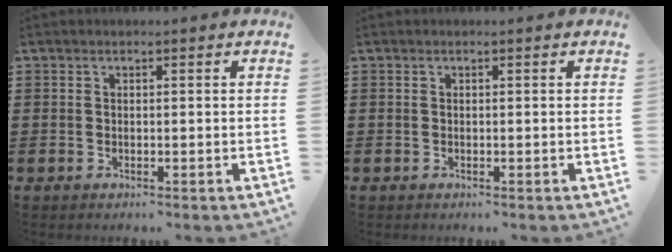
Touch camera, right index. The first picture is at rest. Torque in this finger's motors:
{"motor_torque": [2.14, 0.00, 0.00, -0.01]}